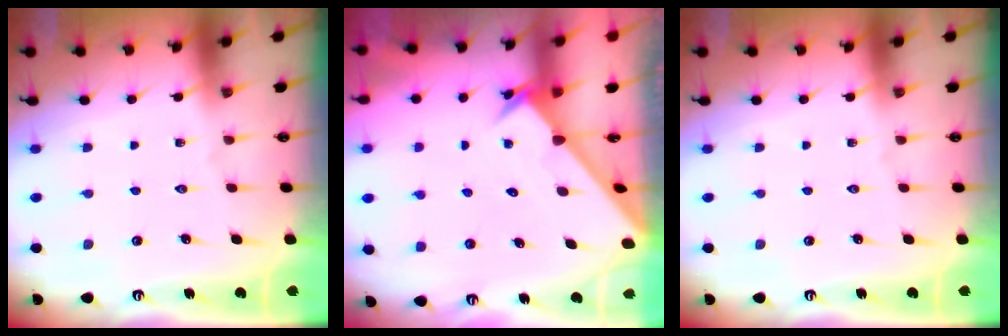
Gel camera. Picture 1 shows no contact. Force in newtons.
{"total": 2.6, "press": 2.6, "slide": 0.2}
{"total": 0.0}